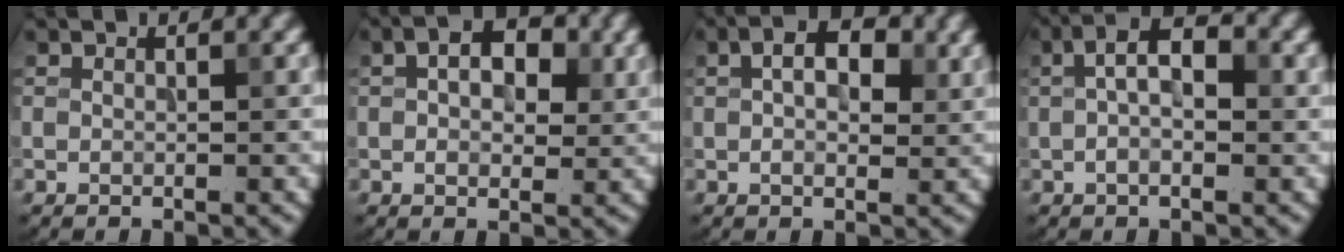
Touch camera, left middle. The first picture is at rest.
{"total": 4.6, "force": [1.2, 2.7, 3.5], "torque": [-0.044, 0.000, 0.015]}
{"total": 4.6, "force": [1.3, 2.5, 3.7], "torque": [-0.051, 0.001, 0.014]}
{"total": 4.4, "force": [0.4, 2.0, 3.9], "torque": [-0.070, 0.010, 0.000]}